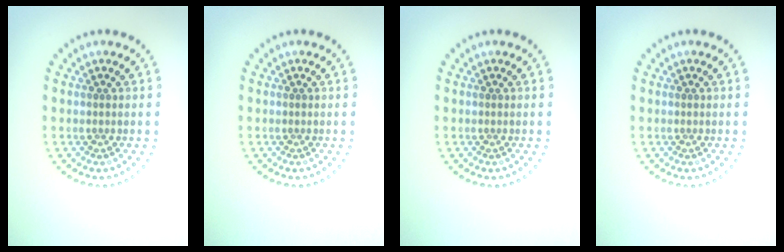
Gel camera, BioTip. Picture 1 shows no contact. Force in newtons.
{"total": 0.0}
{"total": 0.0}
{"total": 0.0}